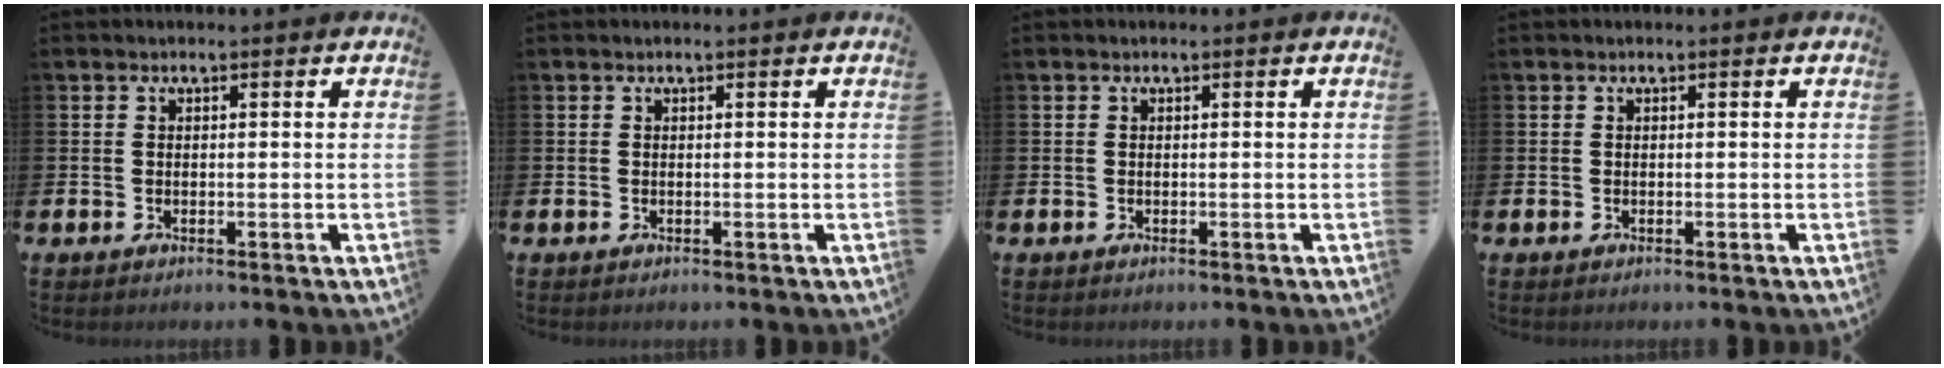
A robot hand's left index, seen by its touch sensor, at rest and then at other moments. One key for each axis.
{"total": 0.0}
{"total": 0.0}
{"total": 0.0}